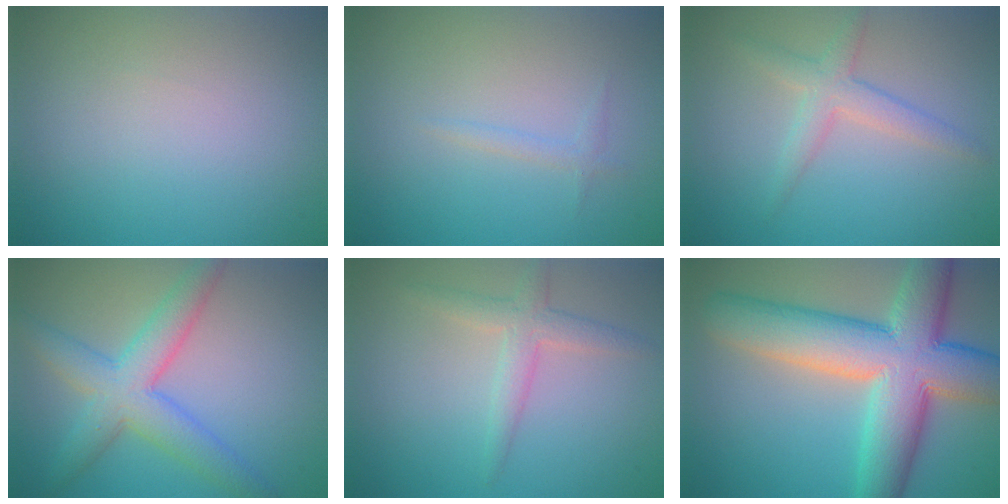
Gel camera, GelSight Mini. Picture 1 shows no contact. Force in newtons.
{"total": 0.8, "press": 0.8, "slide": 0.1}
{"total": 2.6, "press": 2.6, "slide": 0.1}
{"total": 5.8, "press": 5.8, "slide": 0.2}
{"total": 2.6, "press": 2.5, "slide": 0.1}
{"total": 11.8, "press": 11.8, "slide": 0.9}